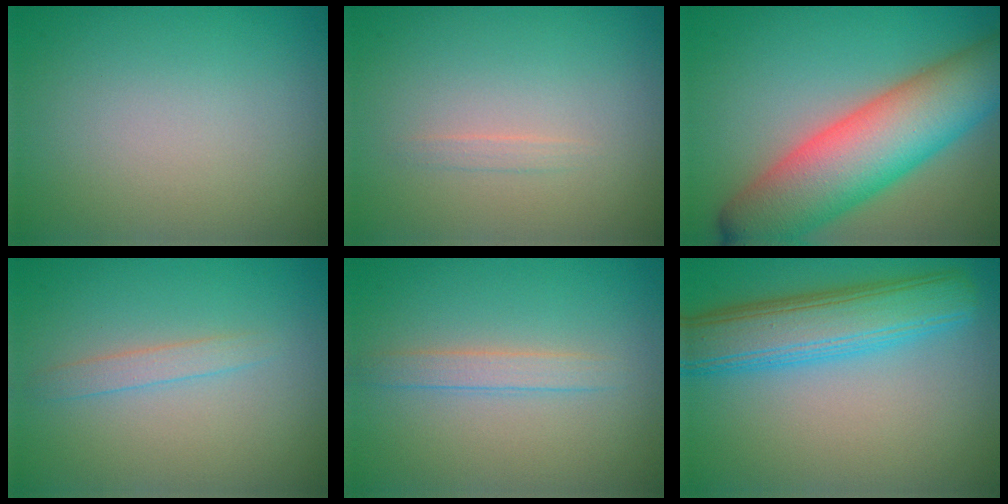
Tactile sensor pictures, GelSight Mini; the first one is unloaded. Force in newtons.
{"total": 0.6, "press": 0.6, "slide": 0.0}
{"total": 11.2, "press": 11.2, "slide": 0.3}
{"total": 1.3, "press": 1.3, "slide": 0.0}
{"total": 1.7, "press": 1.7, "slide": 0.0}
{"total": 6.8, "press": 6.8, "slide": 0.1}